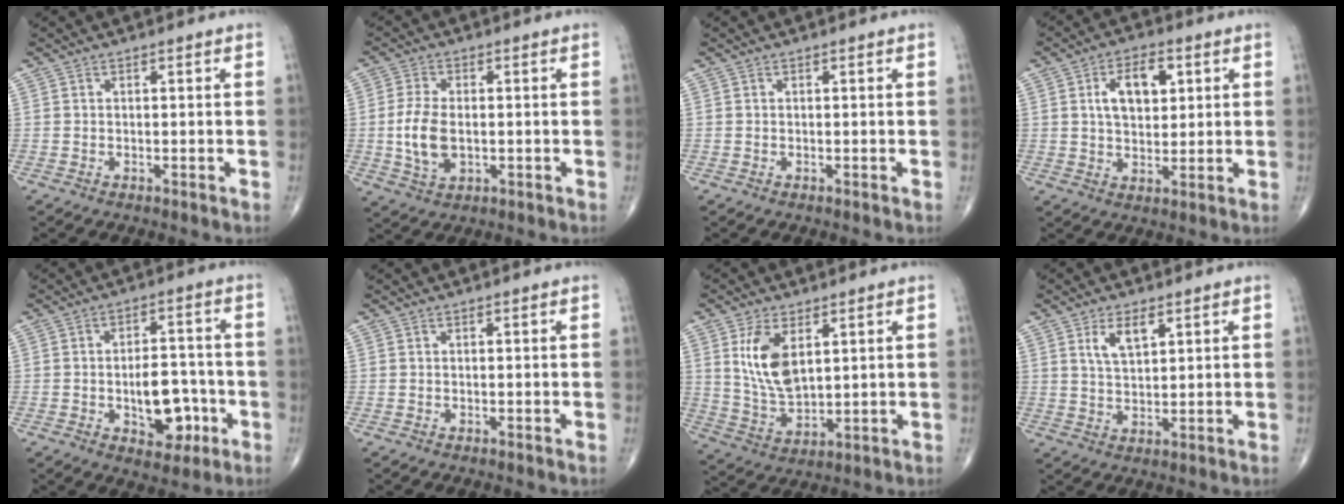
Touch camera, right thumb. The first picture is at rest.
{"total": 7.8, "force": [-0.6, 4.5, 6.3], "torque": [-0.129, -0.003, -0.009]}
{"total": 0.0}
{"total": 9.1, "force": [2.6, 5.3, 6.9], "torque": [-0.093, -0.002, 0.042]}
{"total": 10.3, "force": [-2.8, 6.0, 7.9], "torque": [-0.085, 0.025, -0.032]}
{"total": 0.0}
{"total": 11.6, "force": [4.3, 6.2, 8.9], "torque": [-0.160, -0.023, 0.097]}
{"total": 5.4, "force": [2.7, 2.4, 4.0], "torque": [-0.068, -0.015, 0.053]}